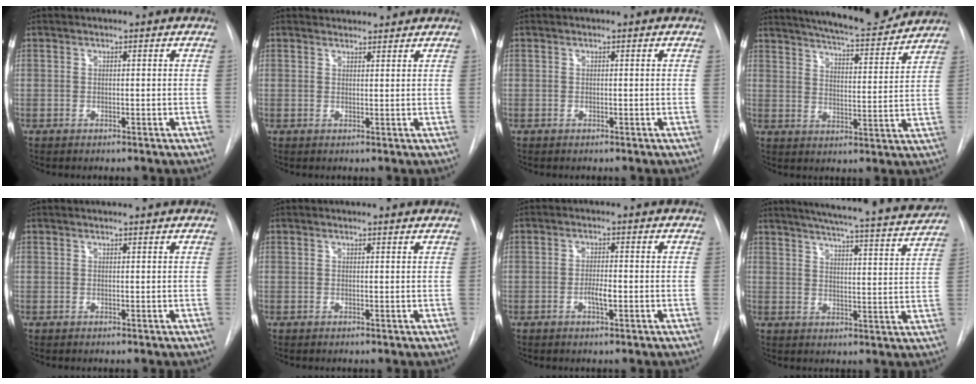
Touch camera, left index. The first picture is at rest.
{"total": 4.2, "force": [4.1, 0.7, 0.3], "torque": [-0.008, 0.022, 0.054]}
{"total": 0.0}
{"total": 16.1, "force": [14.8, 2.0, 5.8], "torque": [-0.090, -0.014, 0.203]}
{"total": 2.6, "force": [2.6, -0.1, 0.6], "torque": [-0.008, 0.012, 0.029]}
{"total": 2.0, "force": [2.0, 0.0, 0.1], "torque": [-0.009, -0.001, 0.017]}
{"total": 2.2, "force": [-0.6, 0.4, 2.0], "torque": [-0.037, 0.000, -0.011]}
{"total": 22.2, "force": [19.8, 2.0, 9.8], "torque": [-0.146, -0.048, 0.240]}